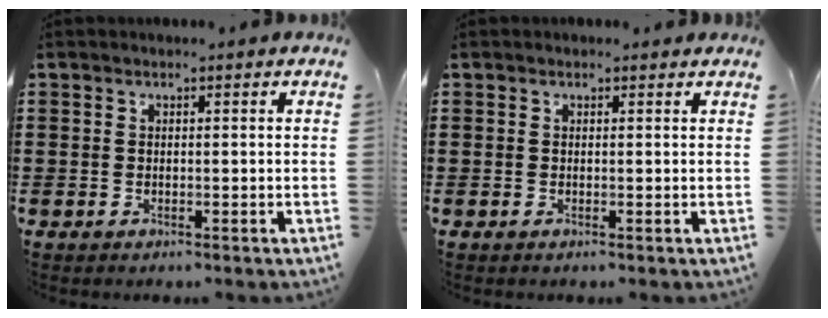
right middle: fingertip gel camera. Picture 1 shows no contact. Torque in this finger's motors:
{"motor_torque": [1.09, -0.62, 0.32, 0.05]}